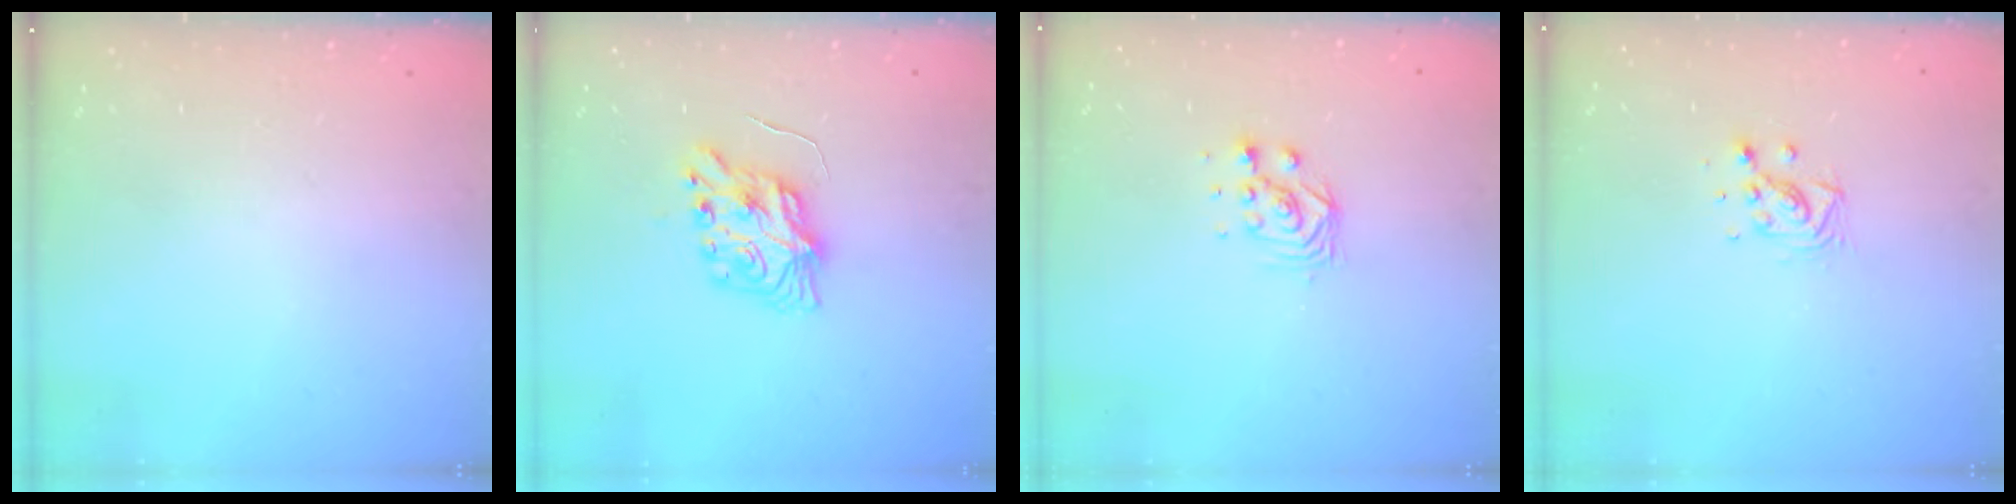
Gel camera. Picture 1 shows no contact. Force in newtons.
{"total": 8.6, "press": 8.6, "slide": 1.0}
{"total": 4.2, "press": 4.2, "slide": 0.3}
{"total": 6.7, "press": 6.3, "slide": 2.3}